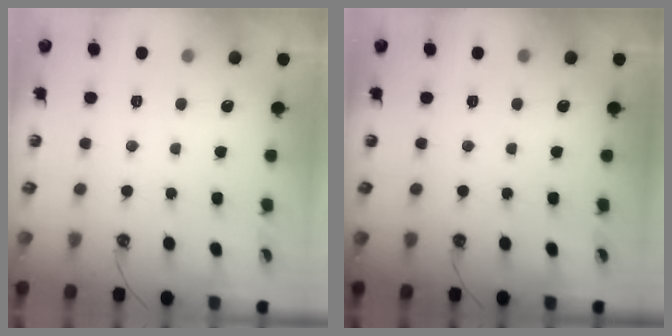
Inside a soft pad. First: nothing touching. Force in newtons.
{"total": 0.0}